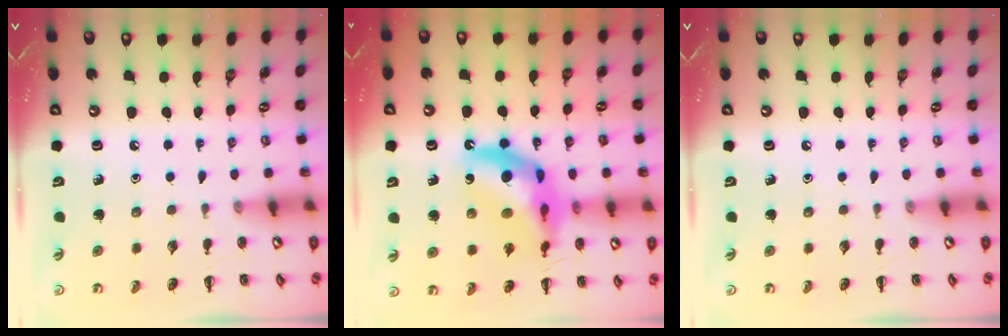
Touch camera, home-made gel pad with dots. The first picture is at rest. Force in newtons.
{"total": 17.4, "press": 16.8, "slide": 4.3}
{"total": 0.0}